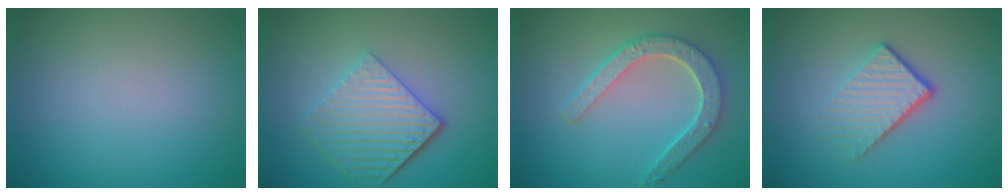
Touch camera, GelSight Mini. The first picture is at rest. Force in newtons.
{"total": 5.5, "press": 4.2, "slide": 3.5}
{"total": 4.7, "press": 3.7, "slide": 2.8}
{"total": 3.9, "press": 2.7, "slide": 2.9}